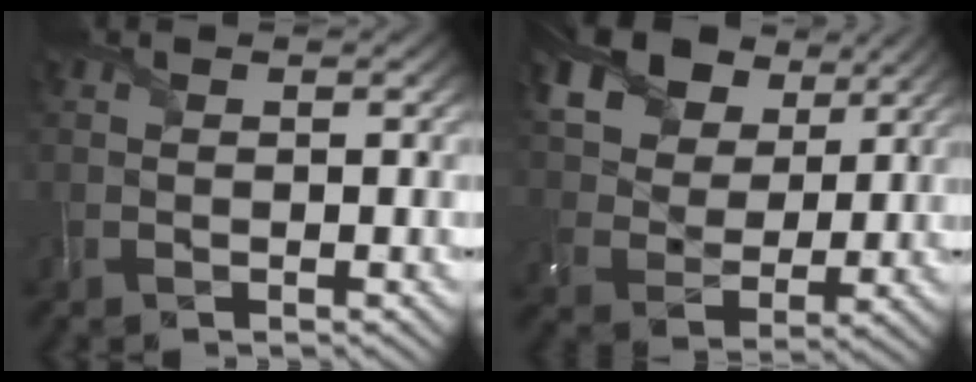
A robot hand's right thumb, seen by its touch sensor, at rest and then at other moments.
{"total": 15.9, "force": [9.3, 10.2, 7.9], "torque": [-0.214, 0.020, 0.192]}